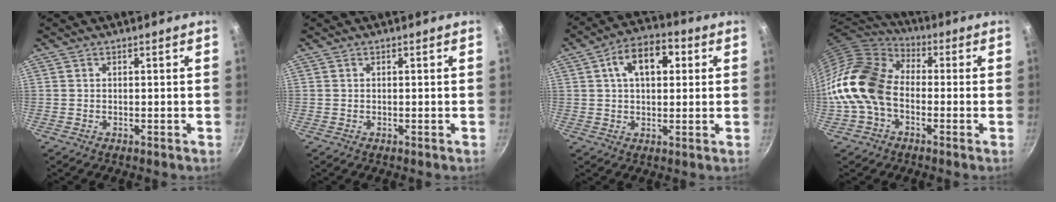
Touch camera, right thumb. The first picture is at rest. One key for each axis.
{"total": 0.0}
{"total": 10.8, "fx": 2.8, "fy": 6.4, "fz": 8.2, "tx": -0.101, "ty": 0.016, "tz": 0.034}
{"total": 16.1, "fx": -2.6, "fy": 11.6, "fz": 10.9, "tx": -0.188, "ty": 0.044, "tz": -0.073}